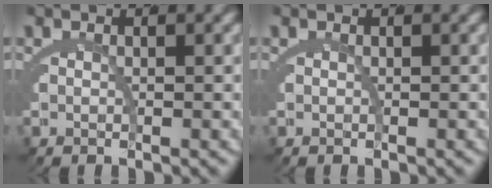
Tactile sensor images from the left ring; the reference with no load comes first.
{"total": 0.0}